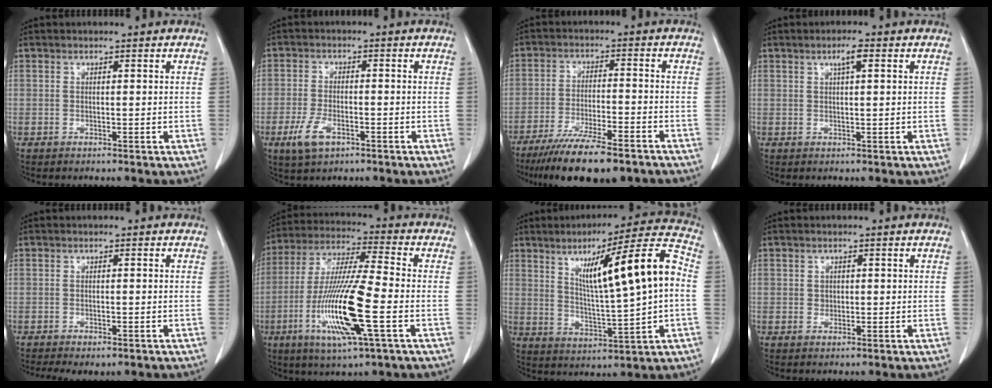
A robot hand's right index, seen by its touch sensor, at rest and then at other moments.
{"total": 5.2, "force": [-2.7, 2.2, 3.8], "torque": [-0.086, -0.006, -0.047]}
{"total": 14.8, "force": [-11.6, 2.3, 8.9], "torque": [-0.140, -0.029, -0.182]}
{"total": 2.4, "force": [1.1, 0.3, 2.1], "torque": [-0.039, 0.003, 0.017]}
{"total": 5.6, "force": [-4.3, 1.8, 3.1], "torque": [-0.040, -0.006, -0.056]}
{"total": 16.1, "force": [-4.9, 0.7, 15.3], "torque": [-0.316, -0.019, -0.092]}
{"total": 15.9, "force": [2.4, 0.8, 15.7], "torque": [-0.245, 0.018, 0.041]}
{"total": 1.0, "force": [0.0, 0.9, 0.3], "torque": [-0.002, 0.003, 0.002]}